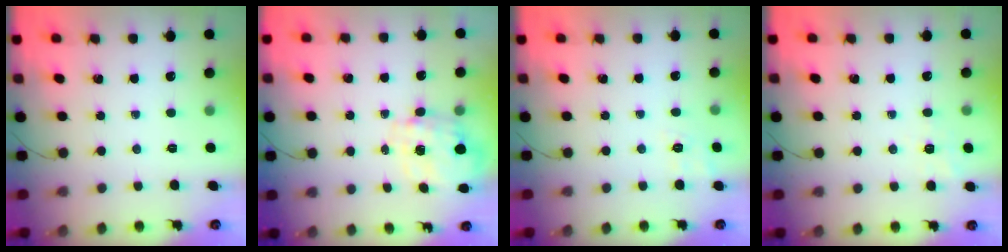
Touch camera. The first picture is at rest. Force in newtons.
{"total": 2.7, "press": 2.5, "slide": 1.0}
{"total": 2.9, "press": 2.1, "slide": 2.0}
{"total": 1.7, "press": 0.9, "slide": 1.5}